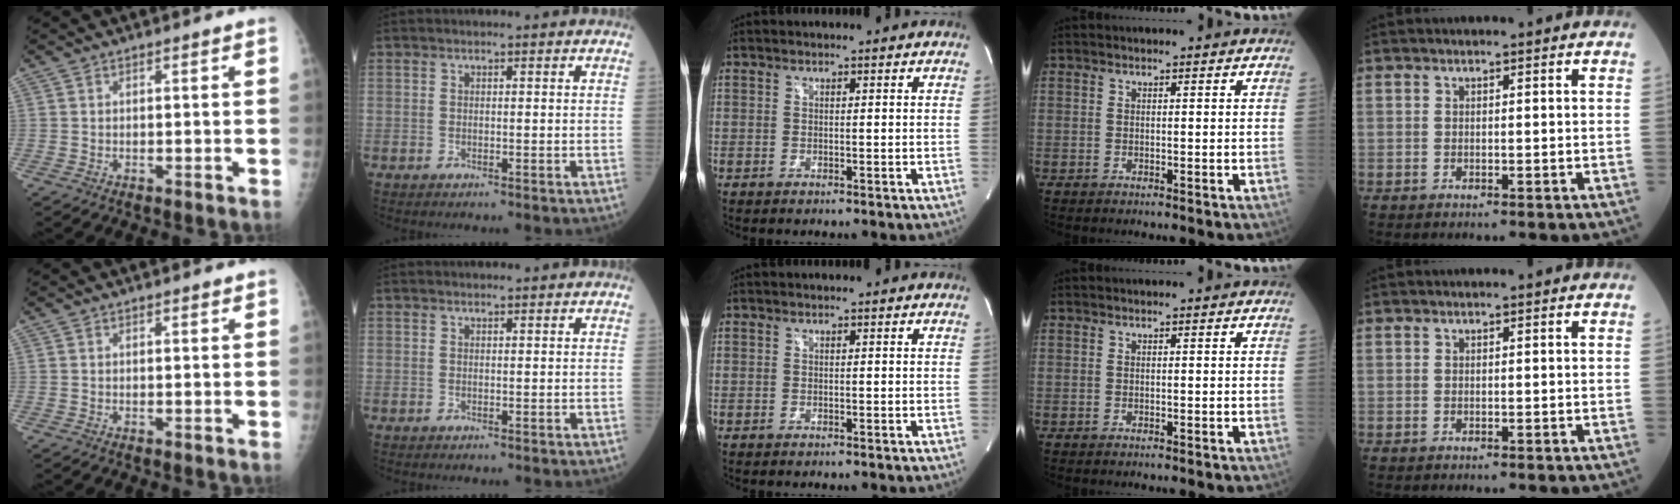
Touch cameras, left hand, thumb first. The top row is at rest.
{"thumb": {"total": 0.9, "force": [0.7, 0.3, 0.4], "torque": [-0.006, -0.003, 0.009]}, "index": {"total": 0.8, "force": [0.8, 0.0, 0.2], "torque": [-0.006, 0.003, 0.013]}}